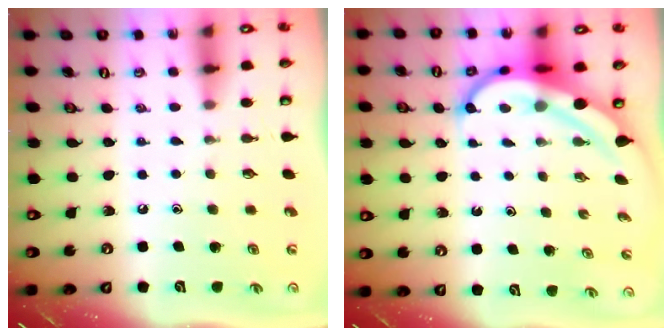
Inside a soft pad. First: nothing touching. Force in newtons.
{"total": 6.5, "press": 6.5, "slide": 0.8}